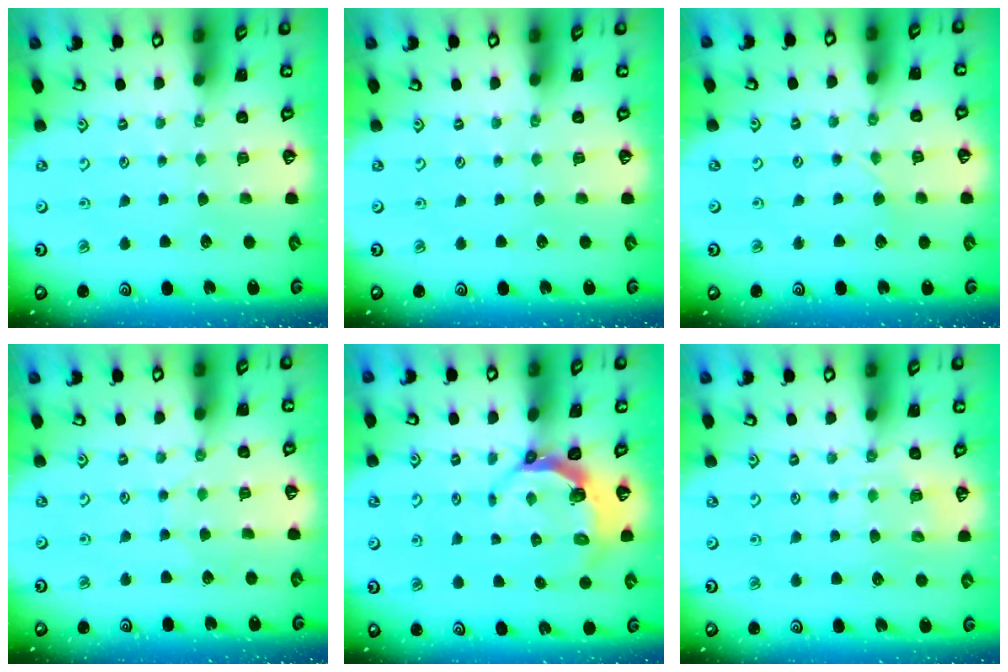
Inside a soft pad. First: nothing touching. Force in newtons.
{"total": 0.0}
{"total": 2.2, "press": 2.2, "slide": 0.3}
{"total": 3.0, "press": 3.0, "slide": 0.3}
{"total": 4.8, "press": 3.6, "slide": 3.2}
{"total": 5.4, "press": 5.4, "slide": 0.8}